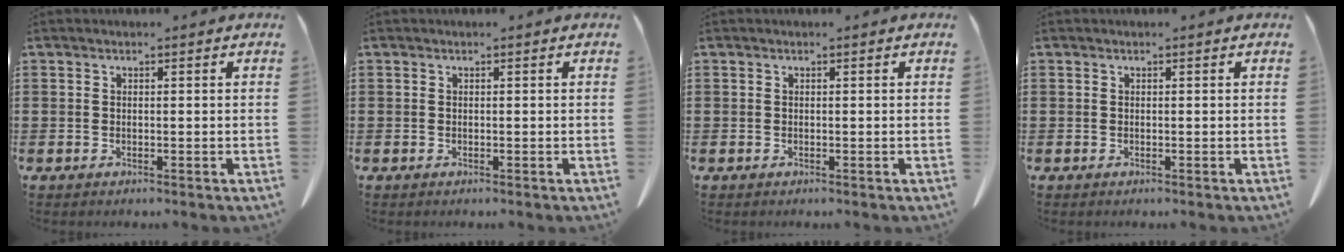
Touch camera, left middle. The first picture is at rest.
{"total": 0.0}
{"total": 0.0}
{"total": 0.0}